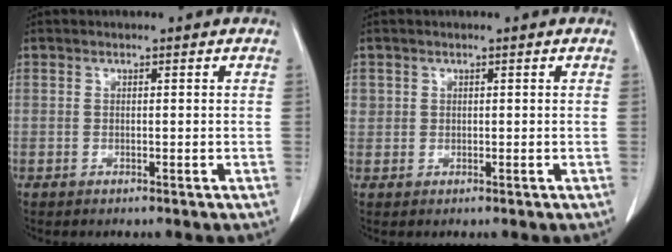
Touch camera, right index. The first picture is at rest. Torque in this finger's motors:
{"motor_torque": [0.50, 0.05, 0.16, 0.04]}